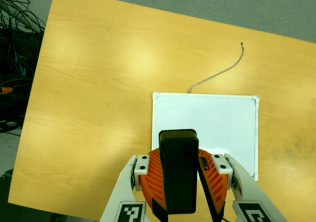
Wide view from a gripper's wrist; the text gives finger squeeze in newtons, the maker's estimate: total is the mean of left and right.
{"total": 8.6, "left": 9.0, "right": 8.2}